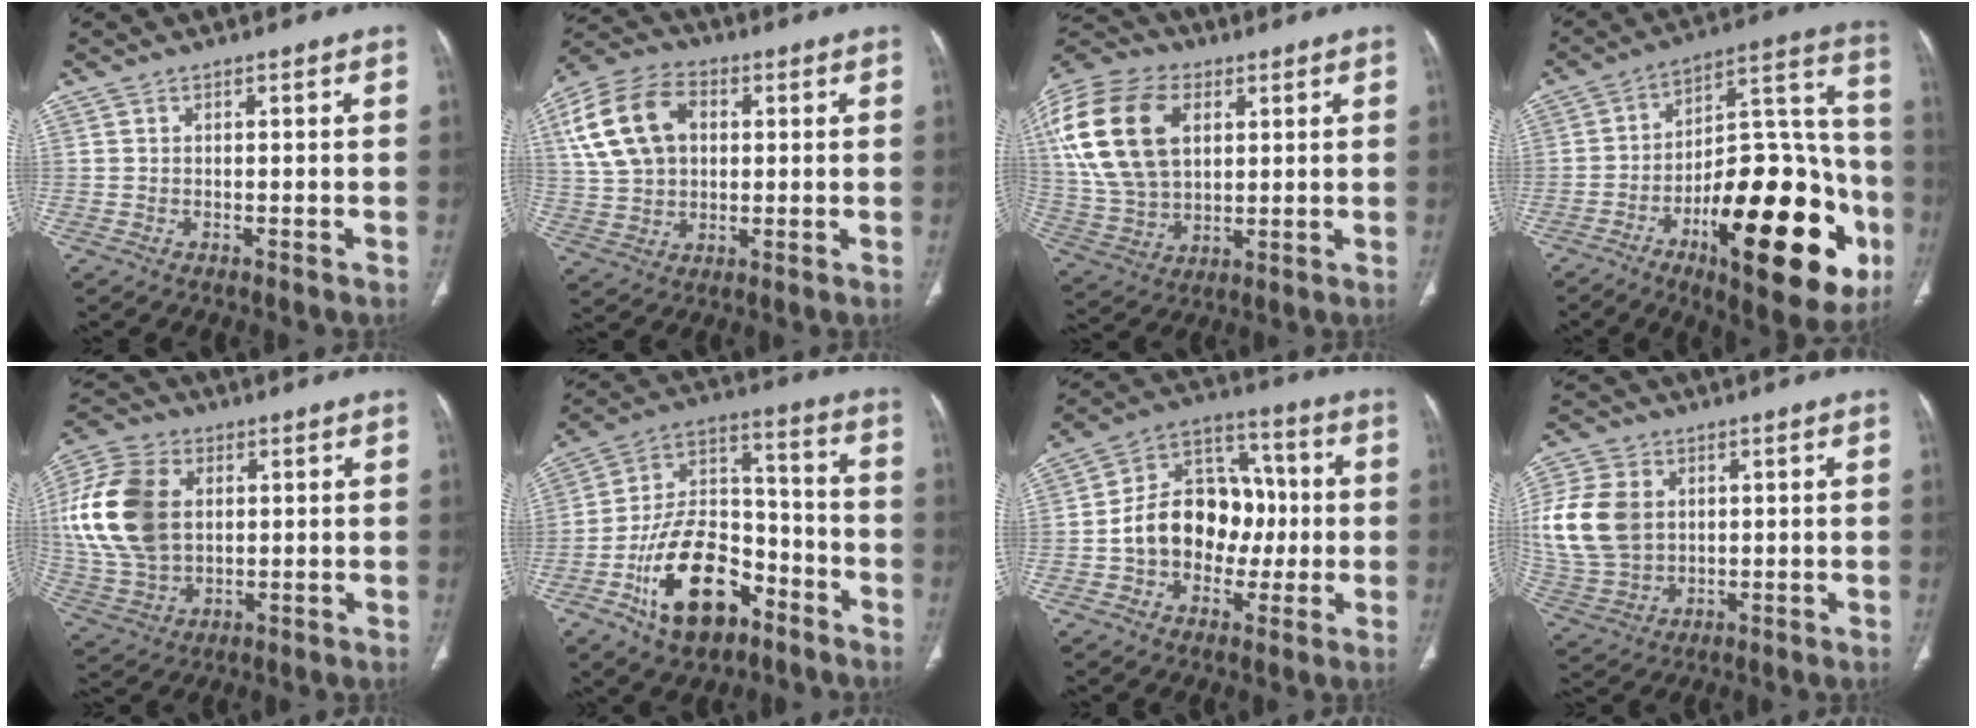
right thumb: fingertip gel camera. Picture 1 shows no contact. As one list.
[{"total": 16.0, "force": [4.0, 11.1, 10.8], "torque": [-0.199, 0.015, 0.072]}, {"total": 22.9, "force": [6.3, 15.0, 16.1], "torque": [-0.335, 0.001, 0.119]}, {"total": 32.0, "force": [-11.8, 13.0, 26.8], "torque": [-0.341, 0.067, -0.162]}, {"total": 18.9, "force": [3.1, 13.1, 13.3], "torque": [-0.275, 0.003, 0.065]}, {"total": 19.4, "force": [-9.4, 11.4, 12.6], "torque": [-0.181, 0.079, -0.158]}, {"total": 16.6, "force": [-1.4, 12.6, 10.7], "torque": [-0.127, 0.046, -0.025]}, {"total": 15.1, "force": [2.4, 11.5, 9.5], "torque": [-0.191, 0.002, 0.057]}]